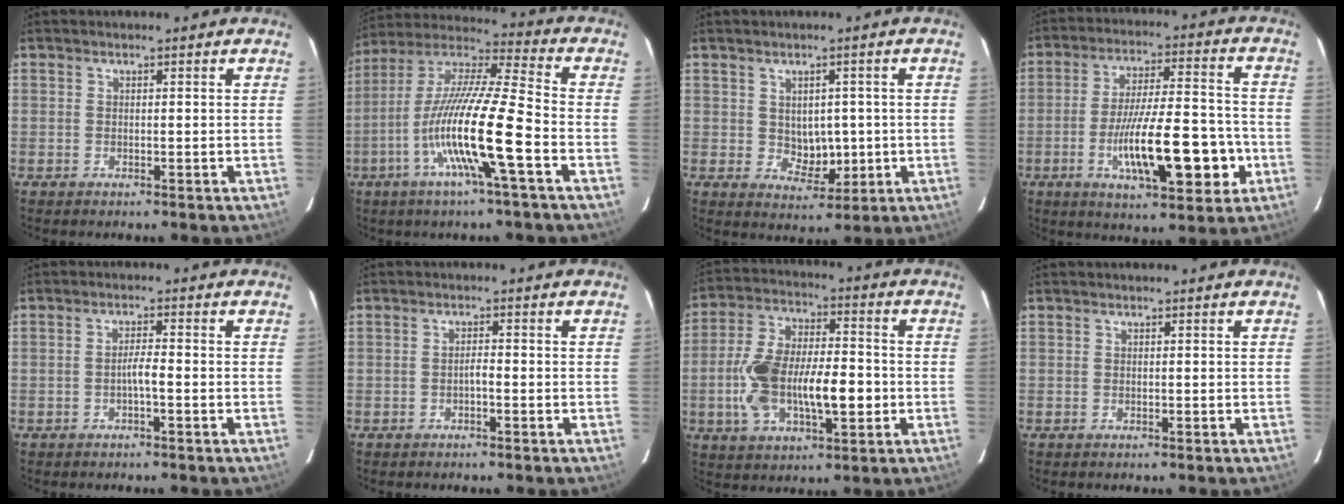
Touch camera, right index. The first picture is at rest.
{"total": 16.6, "force": [-5.4, 0.0, 15.7], "torque": [-0.307, -0.005, -0.108]}
{"total": 5.0, "force": [0.1, 3.5, 3.5], "torque": [-0.042, -0.001, 0.016]}
{"total": 16.3, "force": [-4.9, 3.7, 15.2], "torque": [-0.250, 0.004, -0.073]}
{"total": 2.2, "force": [-0.8, 0.1, 2.1], "torque": [-0.035, 0.003, -0.016]}
{"total": 1.2, "force": [-0.6, 0.2, 1.1], "torque": [-0.018, 0.003, -0.012]}
{"total": 15.3, "force": [-2.8, 5.8, 13.9], "torque": [-0.269, 0.017, -0.044]}
{"total": 0.0}